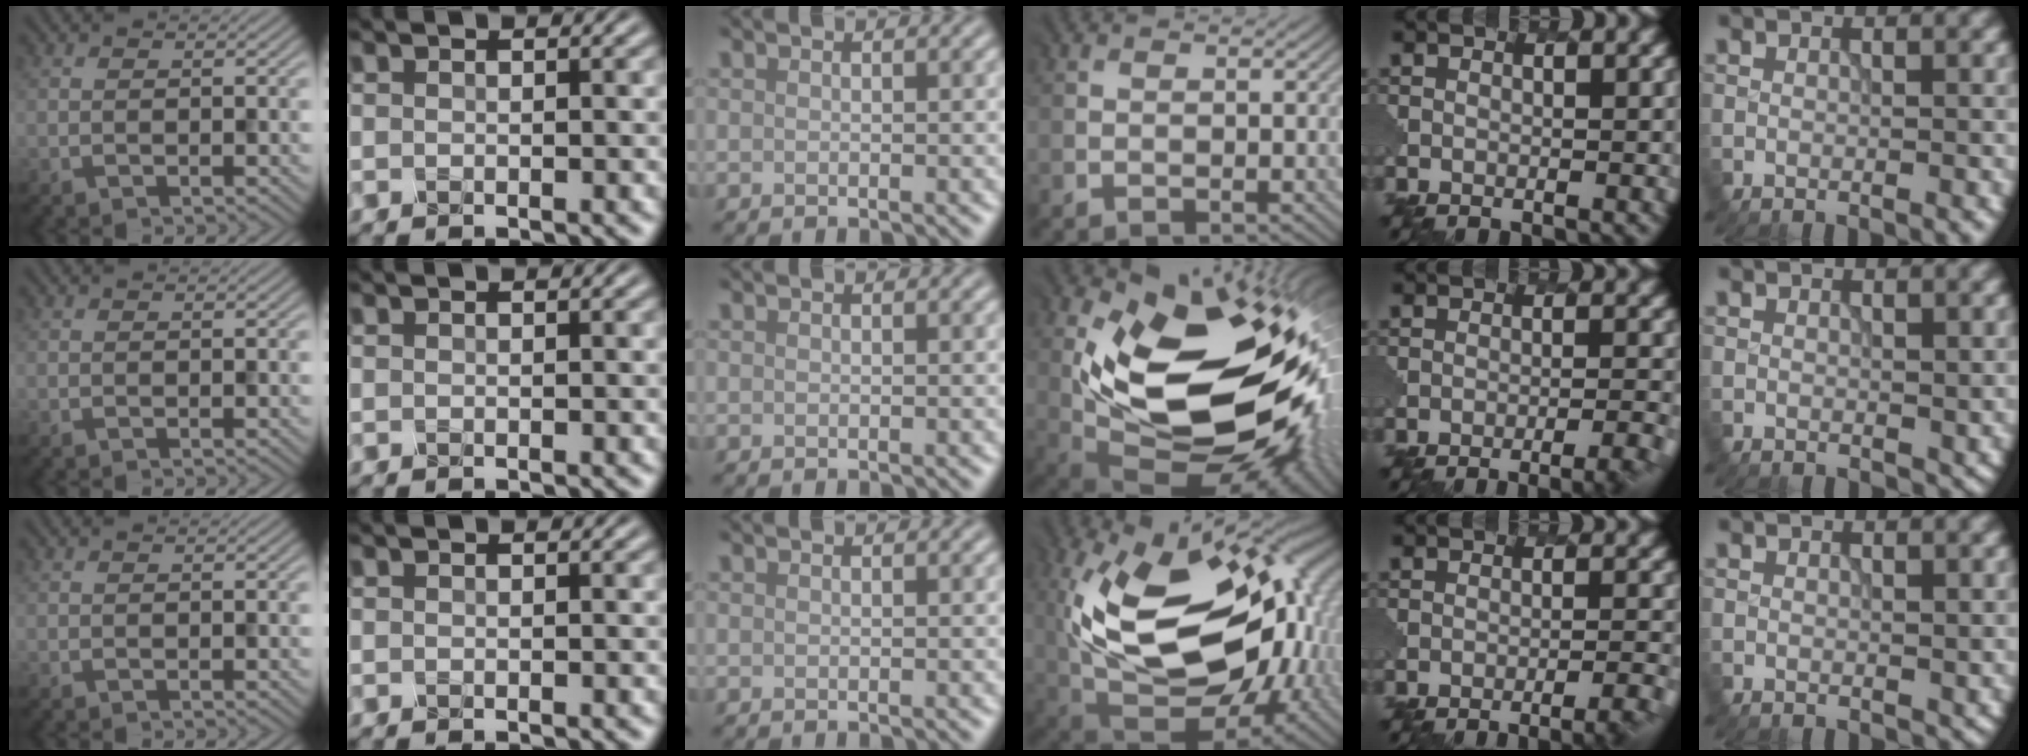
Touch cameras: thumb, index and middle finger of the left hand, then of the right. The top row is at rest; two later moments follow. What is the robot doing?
{"motion": "dispense", "object": "toothpaste"}